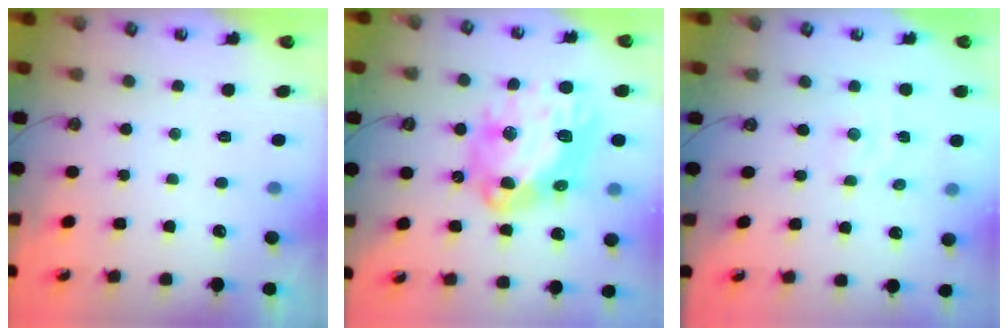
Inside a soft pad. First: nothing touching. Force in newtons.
{"total": 20.9, "press": 20.8, "slide": 2.3}
{"total": 2.8, "press": 2.7, "slide": 0.4}